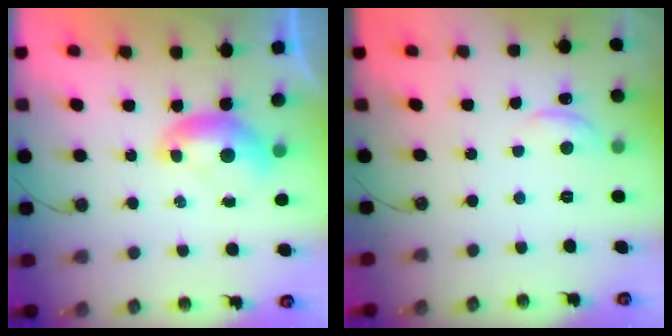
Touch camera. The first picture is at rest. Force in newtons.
{"total": 1.6, "press": 1.3, "slide": 0.8}